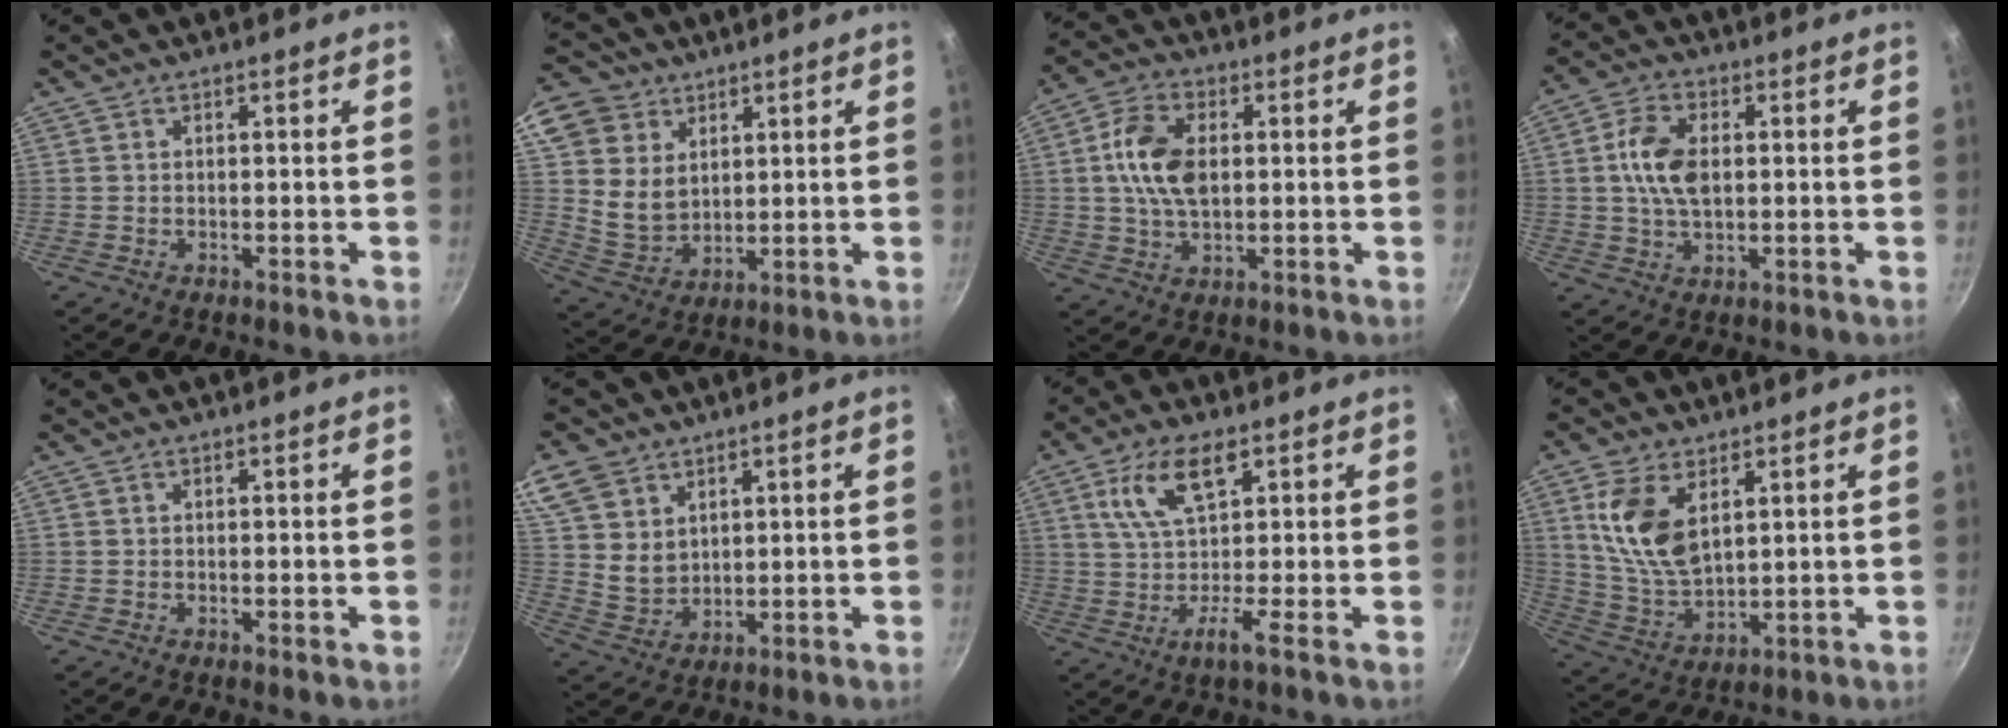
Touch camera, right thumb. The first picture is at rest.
{"total": 13.6, "force": [6.1, 10.9, 5.6], "torque": [-0.095, -0.016, 0.124]}
{"total": 11.0, "force": [1.3, 6.8, 8.6], "torque": [-0.148, 0.011, 0.017]}
{"total": 9.3, "force": [0.9, 5.7, 7.3], "torque": [-0.128, 0.011, 0.013]}
{"total": 0.0}
{"total": 11.8, "force": [6.5, 8.5, 5.0], "torque": [-0.086, -0.017, 0.139]}
{"total": 9.1, "force": [2.8, 3.0, 8.1], "torque": [-0.147, 0.011, 0.040]}
{"total": 12.3, "force": [4.4, 6.8, 9.2], "torque": [-0.174, -0.029, 0.097]}